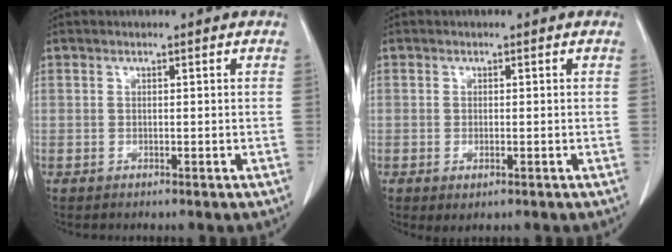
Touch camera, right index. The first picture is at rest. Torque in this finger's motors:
{"motor_torque": [0.15, -0.09, 0.10, 0.02]}